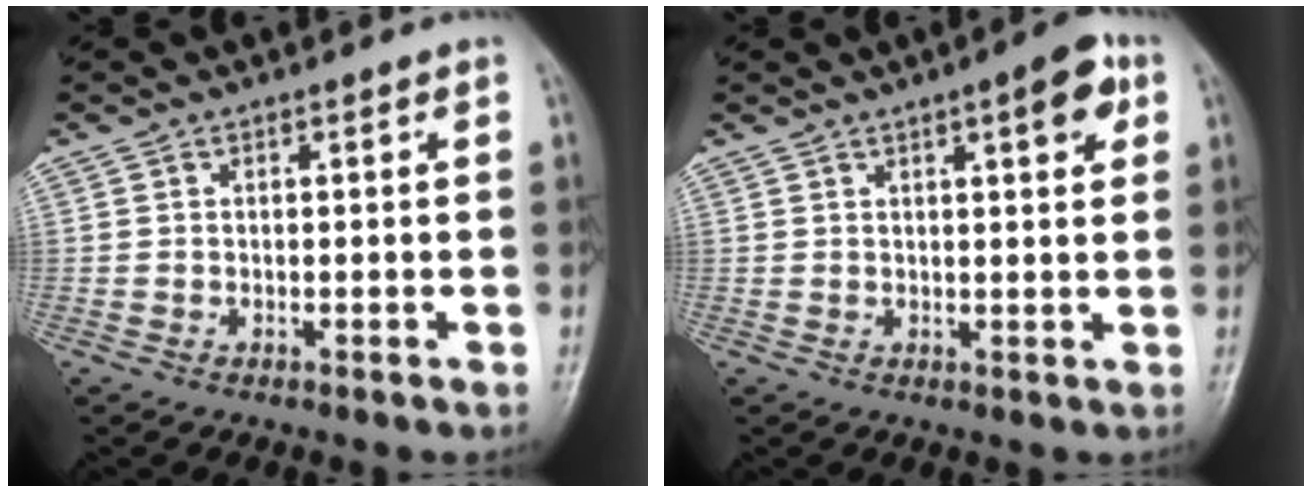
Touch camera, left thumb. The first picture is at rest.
{"total": 6.3, "force": [2.9, 1.8, 5.3], "torque": [-0.056, -0.005, 0.033]}